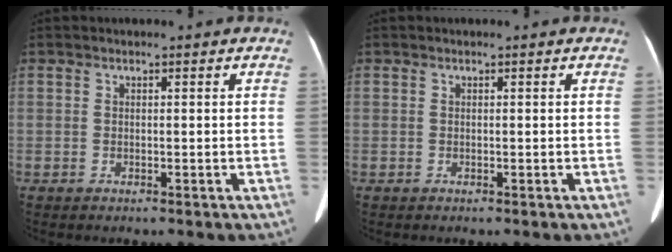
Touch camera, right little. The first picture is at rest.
{"total": 0.0}